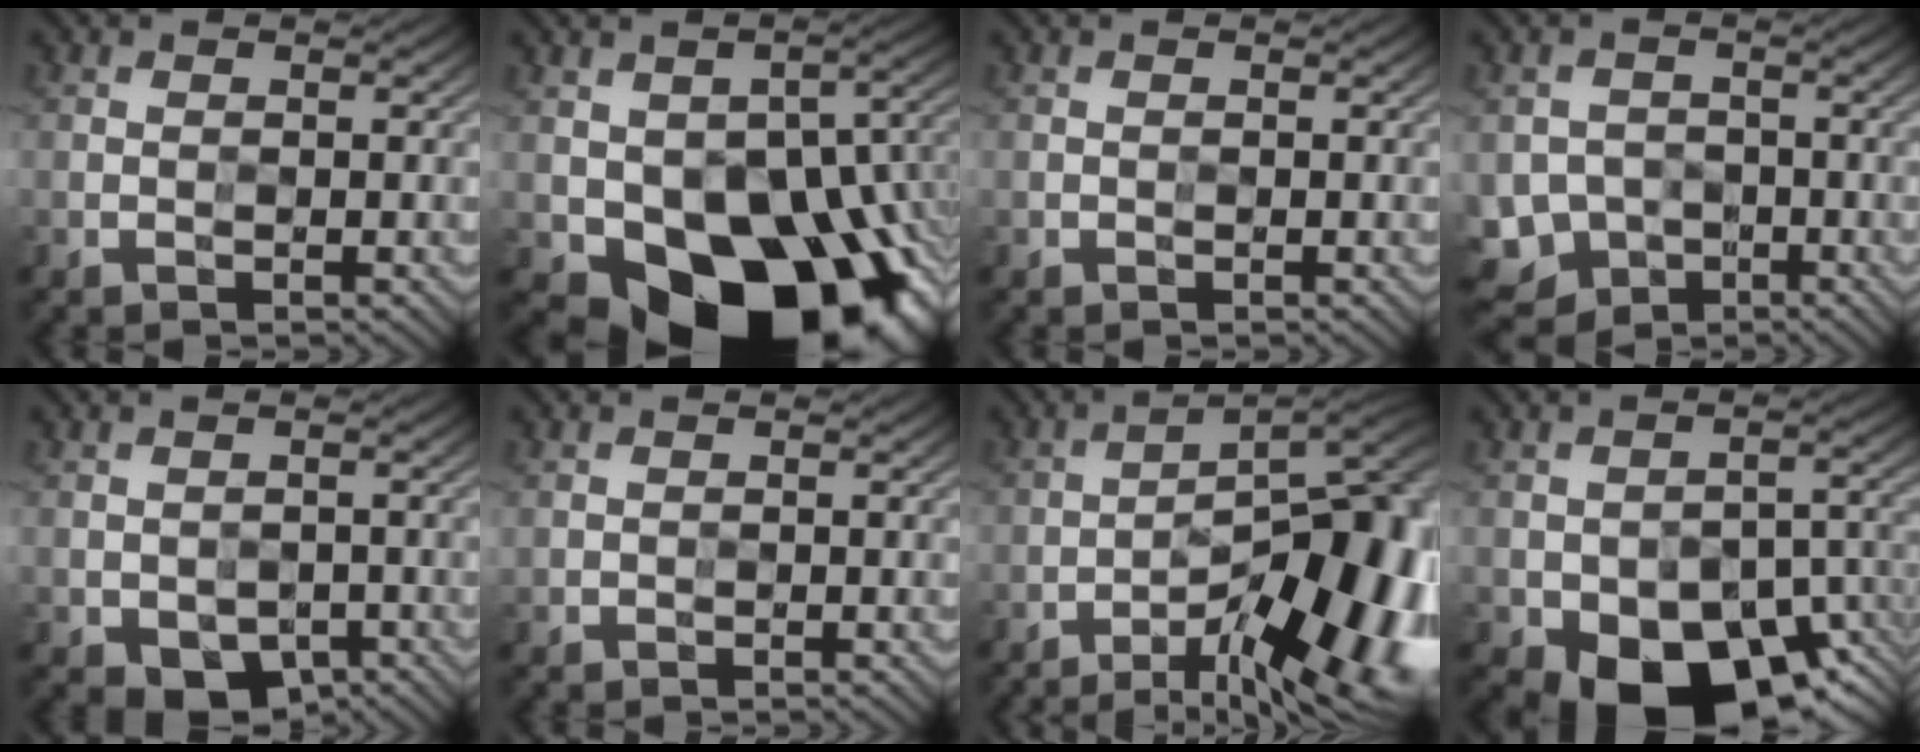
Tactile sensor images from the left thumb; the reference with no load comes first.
{"total": 20.6, "force": [-7.4, 13.0, 14.1], "torque": [-0.194, -0.037, -0.087]}
{"total": 0.0}
{"total": 6.9, "force": [-3.3, 5.4, 2.6], "torque": [-0.060, -0.023, -0.061]}
{"total": 5.7, "force": [-2.6, 3.6, 3.5], "torque": [-0.059, -0.021, -0.029]}
{"total": 0.5, "force": [0.2, 0.4, 0.2], "torque": [-0.006, -0.003, 0.004]}
{"total": 16.7, "force": [-7.4, 5.2, 14.1], "torque": [-0.182, 0.007, -0.108]}
{"total": 15.3, "force": [-7.7, 8.1, 10.4], "torque": [-0.159, -0.027, -0.118]}